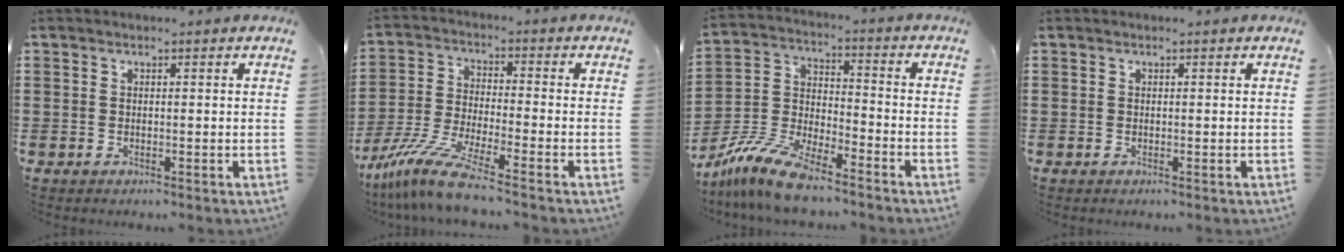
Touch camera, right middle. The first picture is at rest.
{"total": 9.0, "force": [-7.4, 0.2, 5.1], "torque": [-0.116, -0.007, -0.150]}
{"total": 10.7, "force": [-9.2, 1.9, 5.2], "torque": [-0.126, 0.015, -0.187]}
{"total": 0.0}